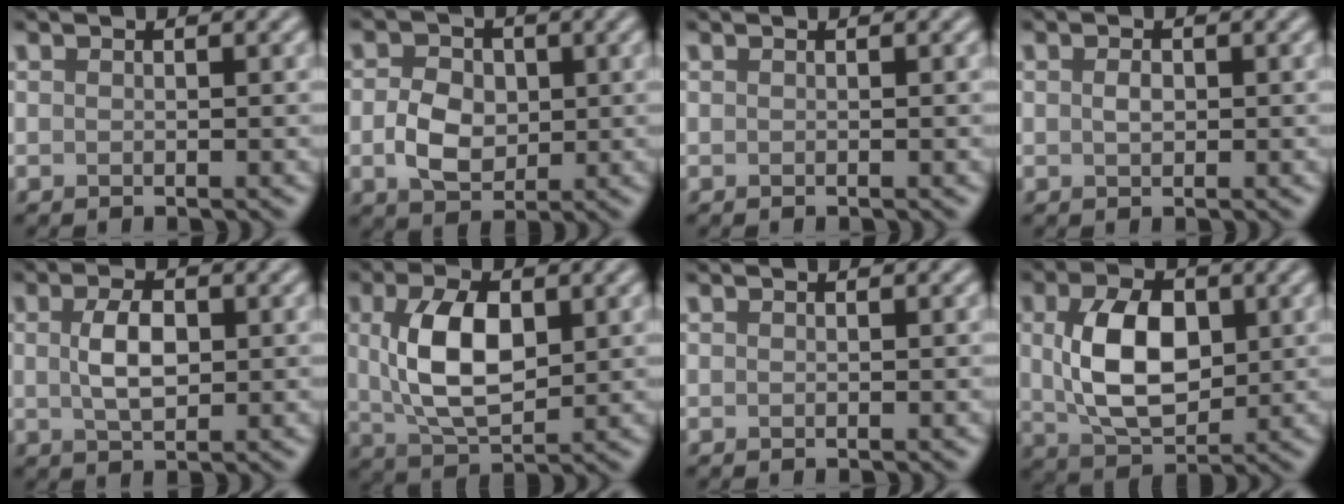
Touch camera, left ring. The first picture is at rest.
{"total": 4.2, "force": [-0.2, 3.1, 2.7], "torque": [-0.053, 0.000, -0.008]}
{"total": 0.0}
{"total": 1.2, "force": [0.1, 0.8, 0.9], "torque": [-0.018, 0.001, 0.002]}
{"total": 3.7, "force": [0.4, 2.0, 3.1], "torque": [-0.069, 0.002, 0.008]}
{"total": 7.1, "force": [1.1, 3.8, 5.9], "torque": [-0.117, 0.003, 0.024]}
{"total": 0.0}
{"total": 7.6, "force": [0.8, 4.7, 5.9], "torque": [-0.117, 0.000, 0.019]}